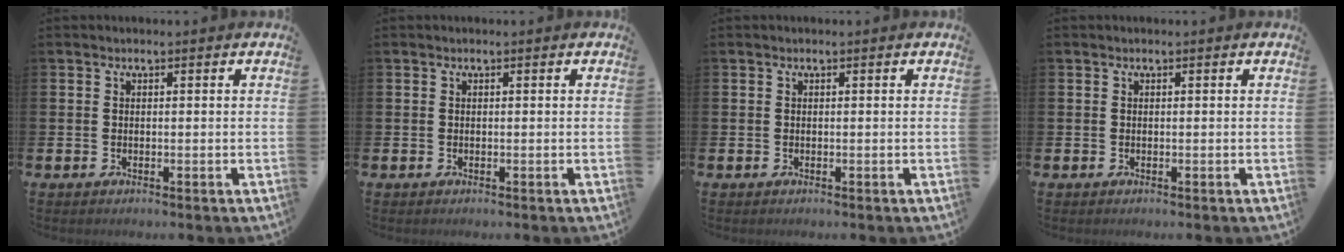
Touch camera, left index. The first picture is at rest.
{"total": 0.0}
{"total": 0.0}
{"total": 0.0}